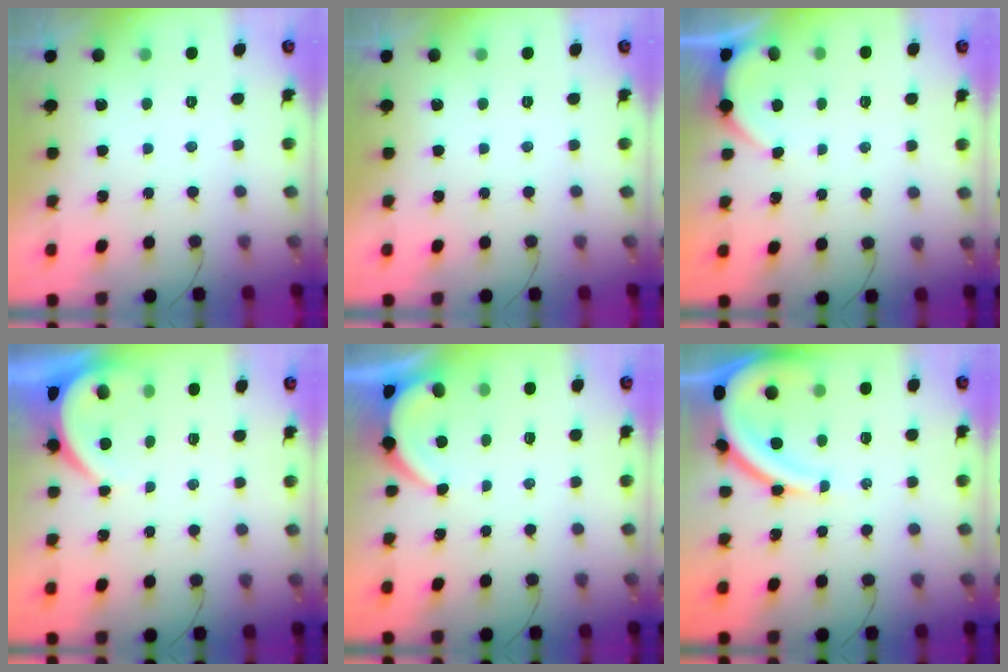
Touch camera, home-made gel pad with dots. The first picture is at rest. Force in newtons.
{"total": 0.0}
{"total": 2.7, "press": 2.6, "slide": 0.4}
{"total": 3.9, "press": 3.9, "slide": 0.7}
{"total": 2.6, "press": 2.6, "slide": 0.3}
{"total": 11.1, "press": 11.1, "slide": 1.0}